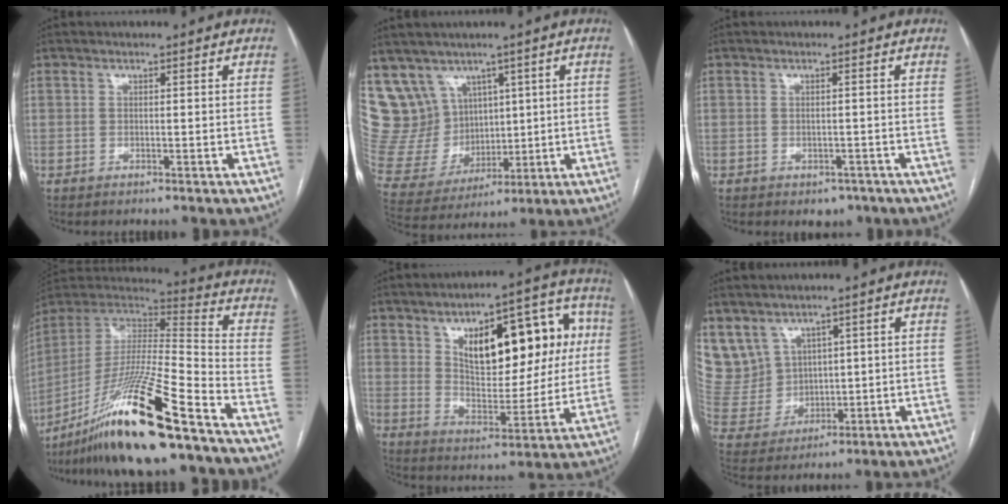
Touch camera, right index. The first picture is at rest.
{"total": 13.2, "force": [7.7, 10.4, 2.6], "torque": [-0.073, 0.058, 0.187]}
{"total": 2.6, "force": [-1.6, 1.7, 1.1], "torque": [-0.007, 0.004, -0.010]}
{"total": 21.7, "force": [-14.8, 0.2, 15.8], "torque": [-0.320, -0.026, -0.275]}
{"total": 18.0, "force": [5.3, 7.9, 15.2], "torque": [-0.200, 0.037, 0.086]}
{"total": 10.3, "force": [6.1, 8.1, 1.4], "torque": [-0.051, 0.047, 0.150]}